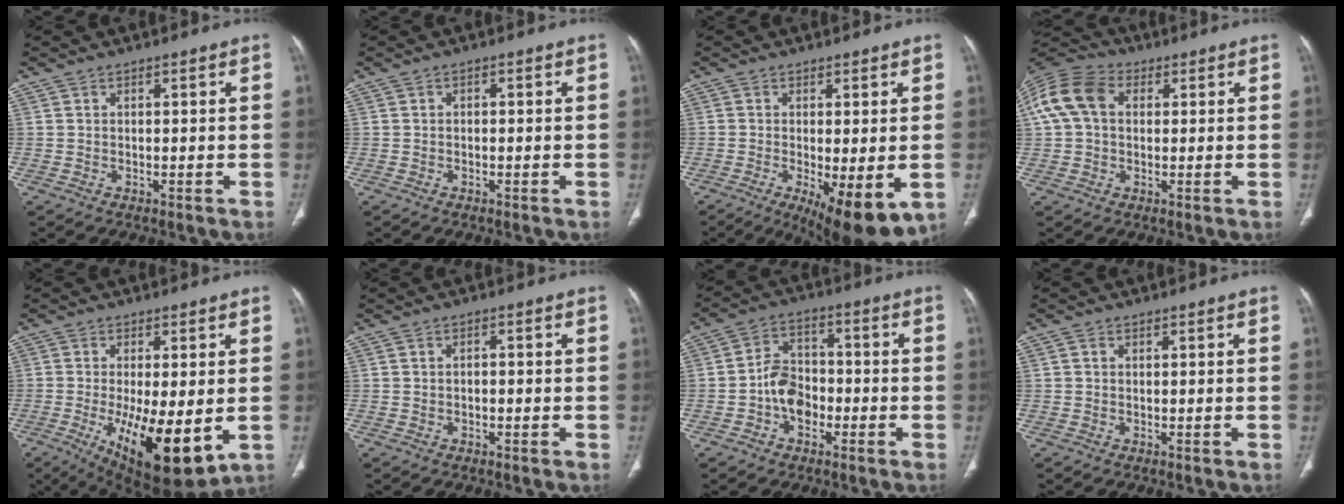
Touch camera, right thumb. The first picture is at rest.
{"total": 0.6, "force": [-0.1, 0.5, 0.4], "torque": [-0.003, 0.003, -0.006]}
{"total": 11.3, "force": [-3.4, 3.6, 10.2], "torque": [-0.150, -0.024, -0.042]}
{"total": 12.3, "force": [2.6, 8.8, 8.2], "torque": [-0.168, 0.033, 0.040]}
{"total": 16.6, "force": [-3.8, 5.8, 15.1], "torque": [-0.234, -0.029, -0.039]}
{"total": 1.2, "force": [-0.2, 0.9, 0.8], "torque": [-0.010, 0.005, -0.005]}
{"total": 7.9, "force": [-2.4, 5.8, 4.7], "torque": [-0.058, 0.031, -0.051]}
{"total": 0.6, "force": [0.1, 0.5, 0.3], "torque": [-0.003, 0.002, 0.003]}